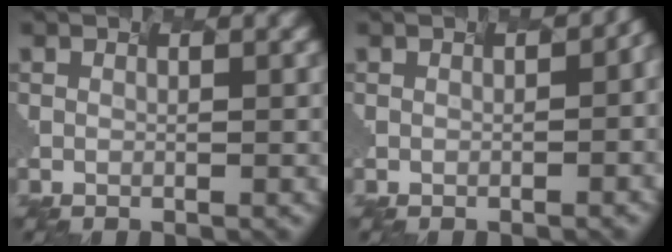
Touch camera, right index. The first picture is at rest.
{"total": 4.9, "force": [0.7, 2.2, 4.3], "torque": [-0.022, 0.038, 0.028]}